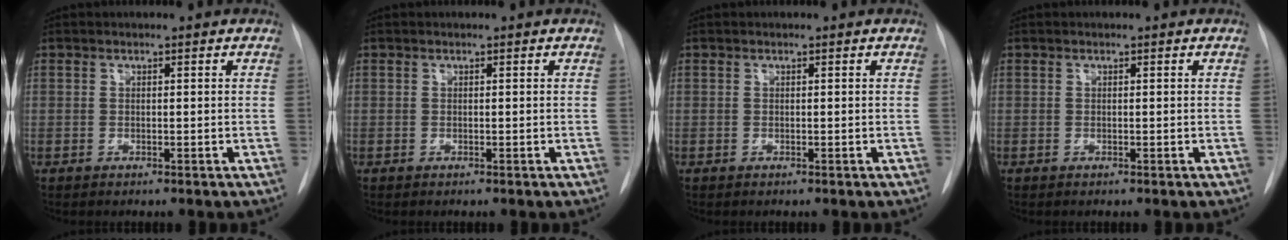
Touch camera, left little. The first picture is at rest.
{"total": 0.0}
{"total": 0.0}
{"total": 0.0}